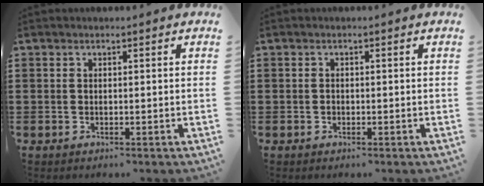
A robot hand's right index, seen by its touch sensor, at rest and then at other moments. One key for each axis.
{"total": 0.5, "fx": -0.3, "fy": 0.4, "fz": 0.3, "tx": -0.007, "ty": 0.002, "tz": -0.006}